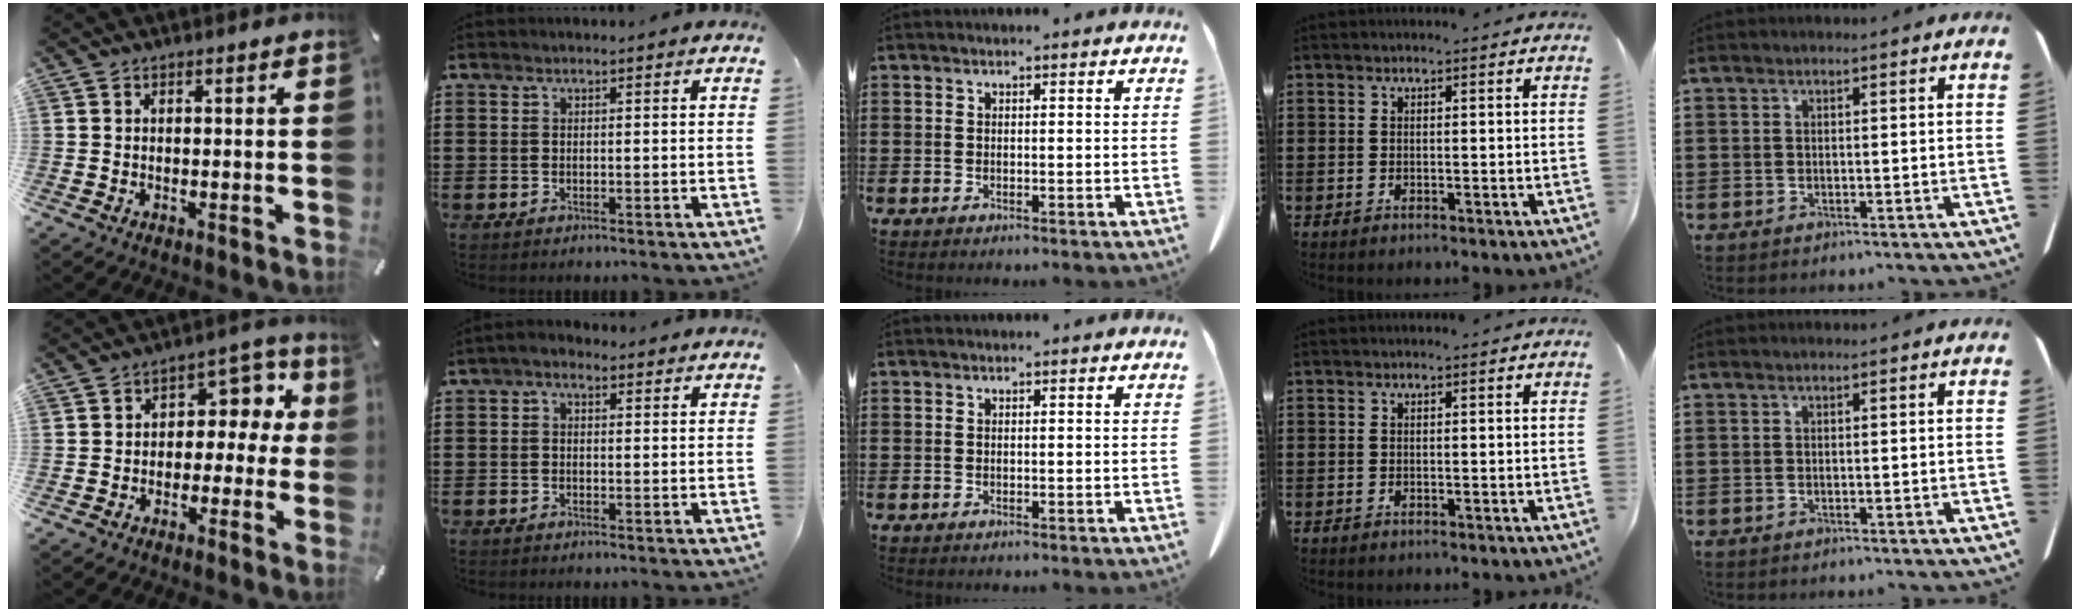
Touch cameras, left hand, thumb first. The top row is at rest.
{"thumb": {"total": 7.7, "force": [0.7, 5.9, 4.9], "torque": [-0.067, 0.002, 0.007]}, "index": {"total": 1.5, "force": [0.2, 1.0, 1.1], "torque": [-0.024, 0.006, 0.002]}}